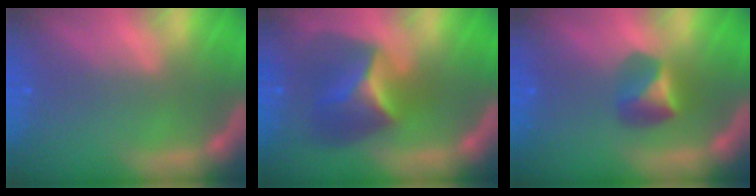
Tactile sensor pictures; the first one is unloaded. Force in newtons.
{"total": 6.4}
{"total": 2.9}